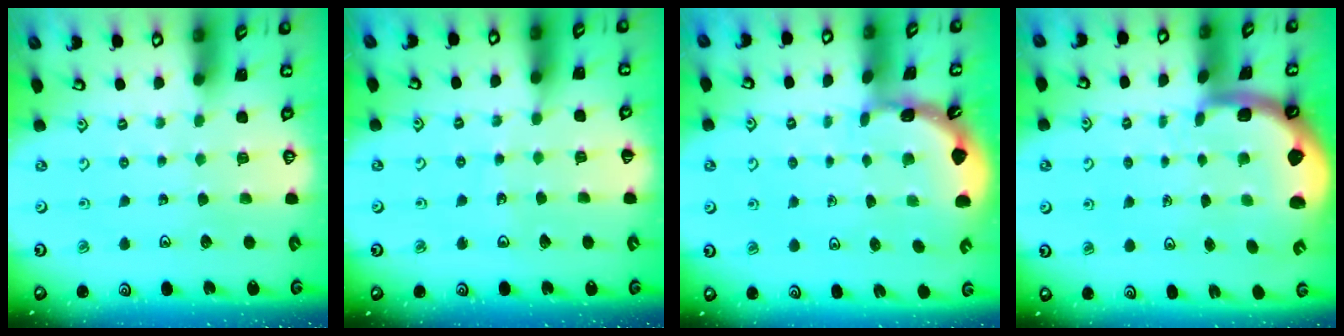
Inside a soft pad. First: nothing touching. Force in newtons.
{"total": 2.7, "press": 2.7, "slide": 0.3}
{"total": 1.7, "press": 1.6, "slide": 0.1}
{"total": 3.5, "press": 2.4, "slide": 2.6}